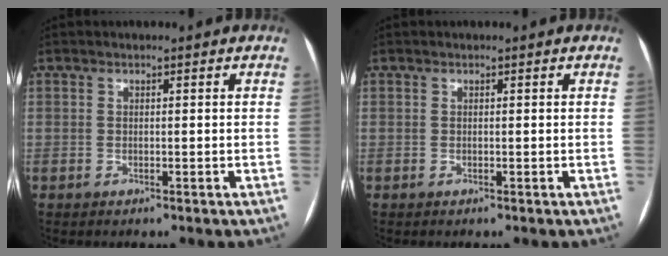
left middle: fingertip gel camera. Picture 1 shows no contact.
{"total": 0.0}